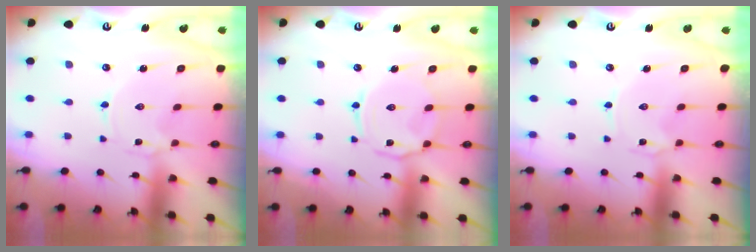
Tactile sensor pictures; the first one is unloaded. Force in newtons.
{"total": 6.6, "press": 6.6, "slide": 0.7}
{"total": 0.8, "press": 0.8, "slide": 0.1}